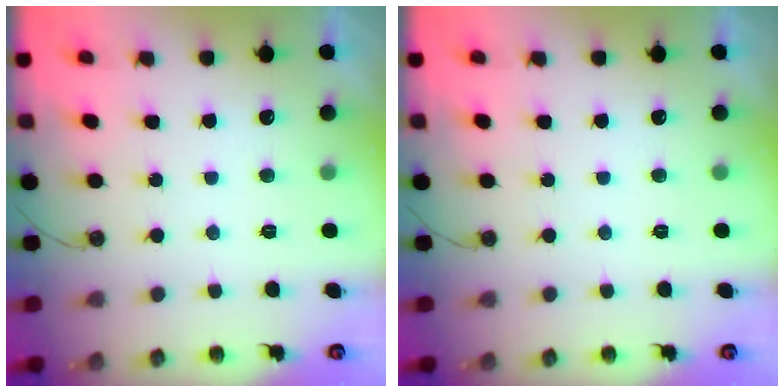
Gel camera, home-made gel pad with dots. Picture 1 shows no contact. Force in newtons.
{"total": 0.0}